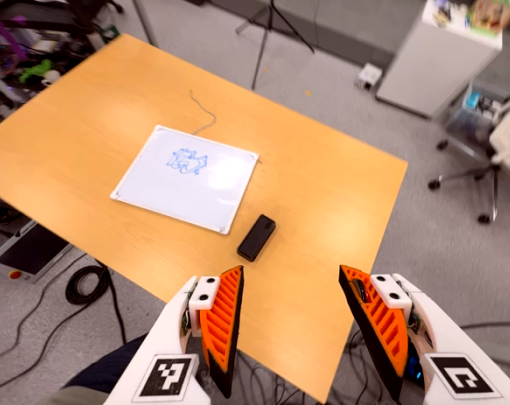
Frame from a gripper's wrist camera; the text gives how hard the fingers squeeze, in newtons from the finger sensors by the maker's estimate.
{"total": 0.0}